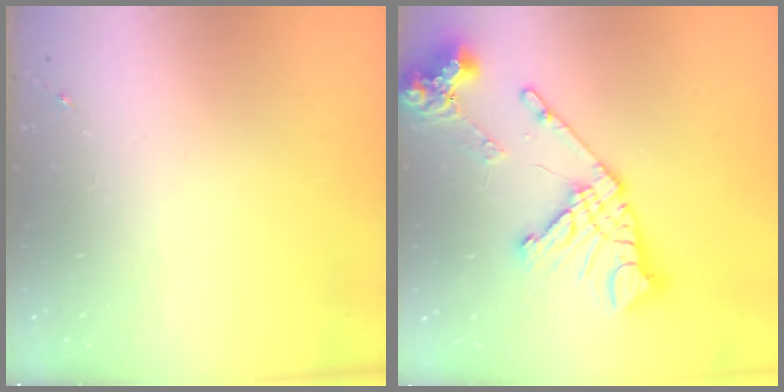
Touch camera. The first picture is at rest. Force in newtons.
{"total": 20.4, "press": 20.3, "slide": 2.5}